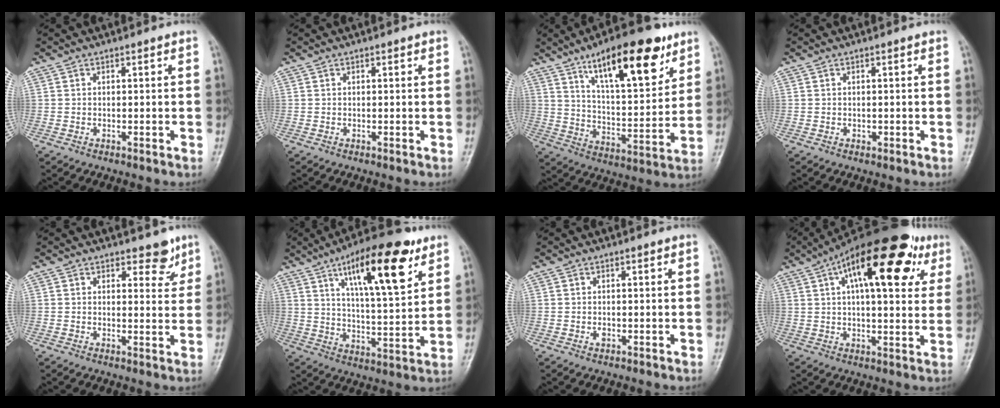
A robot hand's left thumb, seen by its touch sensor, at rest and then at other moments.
{"total": 0.5, "force": [0.3, 0.3, 0.3], "torque": [-0.002, -0.001, 0.002]}
{"total": 19.8, "force": [11.5, 6.8, 14.6], "torque": [-0.190, -0.051, 0.191]}
{"total": 0.5, "force": [0.1, 0.4, 0.2], "torque": [0.001, 0.001, -0.001]}
{"total": 4.0, "force": [2.9, 2.2, 1.6], "torque": [0.008, -0.018, 0.037]}
{"total": 18.8, "force": [9.7, 5.8, 15.0], "torque": [-0.209, -0.036, 0.154]}
{"total": 0.9, "force": [-0.1, 0.7, 0.6], "torque": [-0.006, 0.000, -0.002]}
{"total": 24.1, "force": [10.4, 9.9, 19.4], "torque": [-0.271, 0.016, 0.151]}